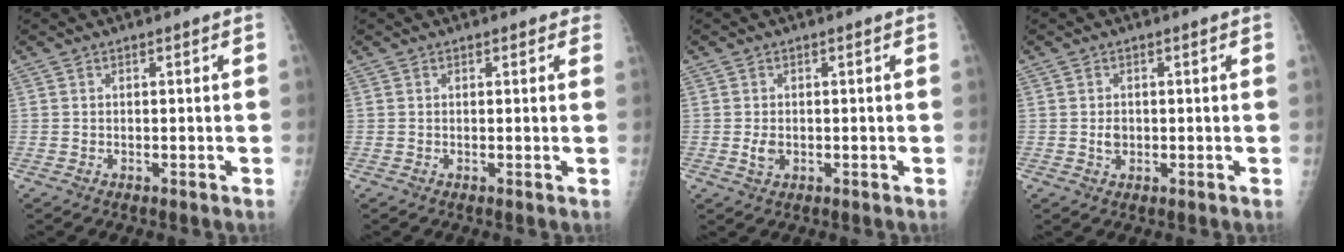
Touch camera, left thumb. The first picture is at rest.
{"total": 1.9, "force": [1.5, 0.9, 0.6], "torque": [0.013, -0.001, 0.007]}
{"total": 2.0, "force": [-0.3, 1.4, 1.4], "torque": [-0.024, -0.001, -0.001]}
{"total": 1.7, "force": [-0.1, 1.4, 1.0], "torque": [-0.011, 0.001, 0.002]}